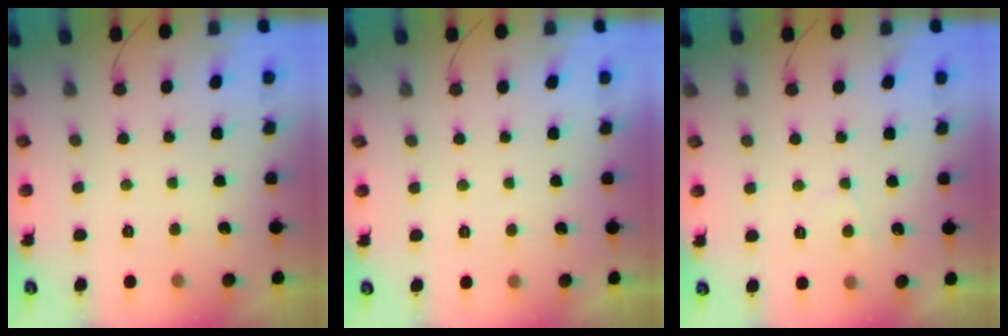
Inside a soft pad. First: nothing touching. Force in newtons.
{"total": 1.5, "press": 1.5, "slide": 0.4}
{"total": 2.7, "press": 2.7, "slide": 0.3}